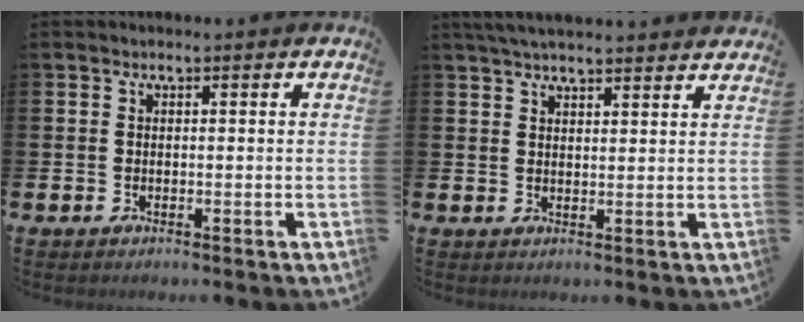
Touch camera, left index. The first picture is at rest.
{"total": 4.1, "force": [4.0, 0.3, 1.0], "torque": [-0.033, -0.008, 0.075]}